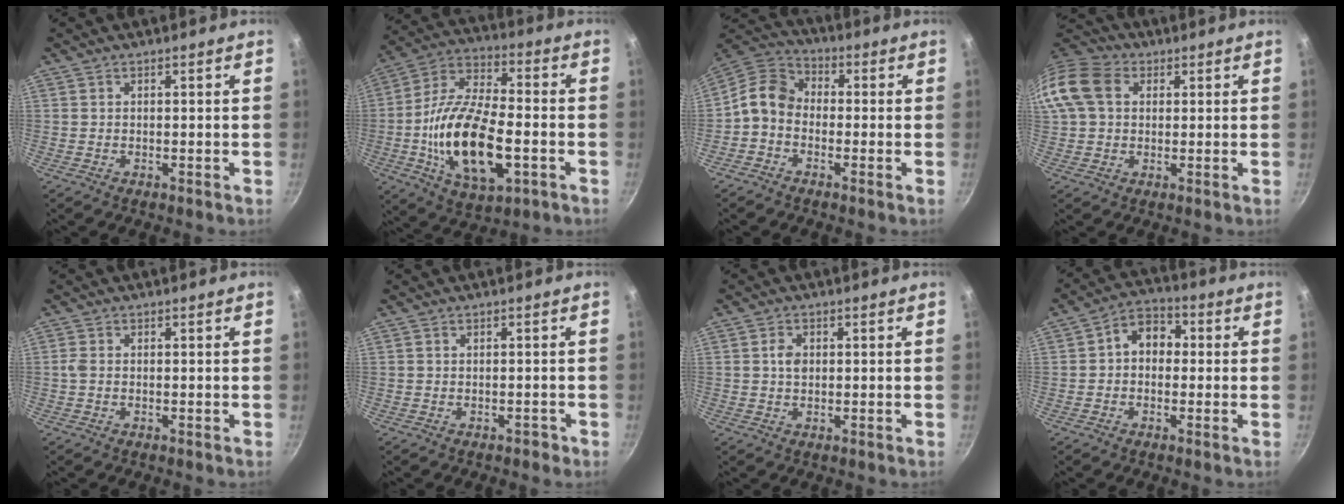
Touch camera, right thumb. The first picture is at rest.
{"total": 21.3, "force": [-4.6, 10.1, 18.2], "torque": [-0.332, 0.023, -0.087]}
{"total": 8.2, "force": [-1.8, 6.4, 4.8], "torque": [-0.080, 0.042, -0.058]}
{"total": 13.2, "force": [3.0, 10.2, 7.8], "torque": [-0.150, 0.023, 0.039]}
{"total": 1.3, "force": [-0.1, 0.8, 1.0], "torque": [-0.025, 0.003, -0.004]}
{"total": 1.1, "force": [-0.7, 0.8, 0.4], "torque": [0.007, 0.018, 0.001]}
{"total": 2.6, "force": [0.4, 1.9, 1.8], "torque": [-0.026, 0.003, 0.005]}
{"total": 7.2, "force": [0.4, 5.5, 4.5], "torque": [-0.032, 0.021, -0.012]}